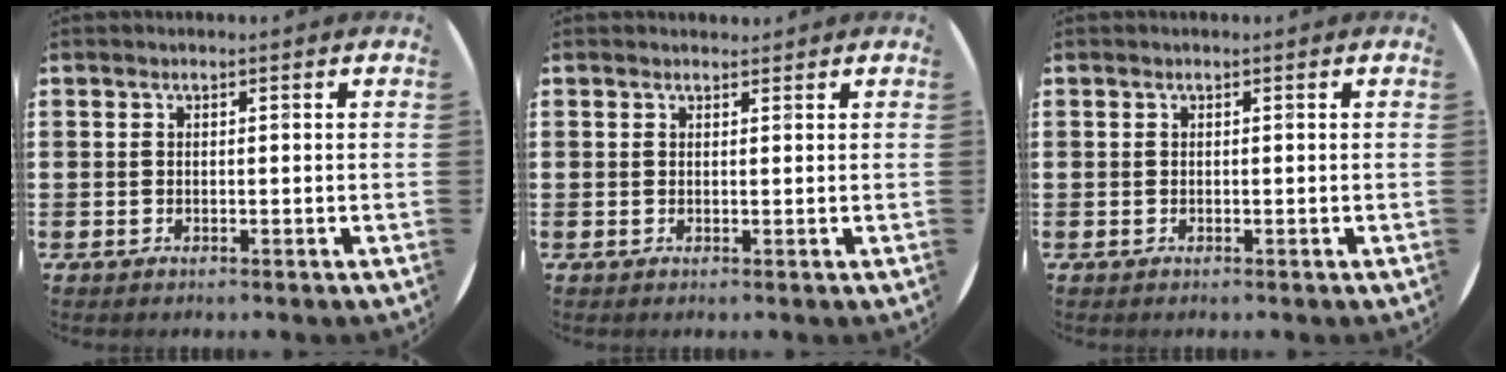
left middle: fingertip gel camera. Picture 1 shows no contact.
{"total": 0.7, "force": [0.7, 0.2, 0.0], "torque": [0.008, 0.000, 0.011]}
{"total": 0.0}